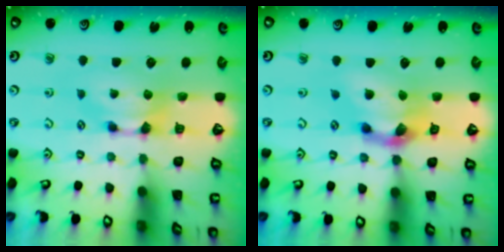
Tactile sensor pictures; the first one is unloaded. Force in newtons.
{"total": 5.2, "press": 4.9, "slide": 1.9}